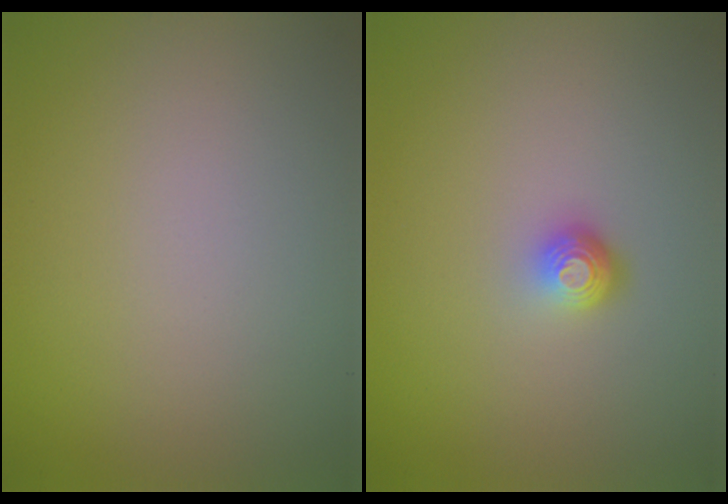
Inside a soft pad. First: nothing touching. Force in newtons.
{"total": 1.8, "press": 1.2, "slide": 1.3}